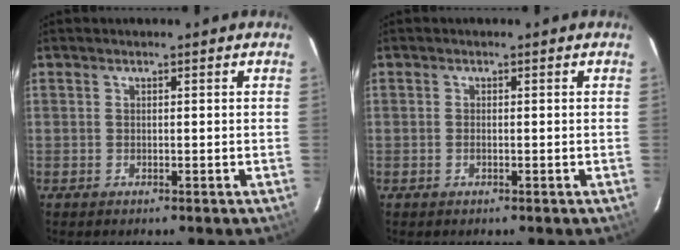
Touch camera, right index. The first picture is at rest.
{"total": 0.8, "force": [-0.3, 0.4, 0.6], "torque": [-0.014, 0.000, -0.006]}